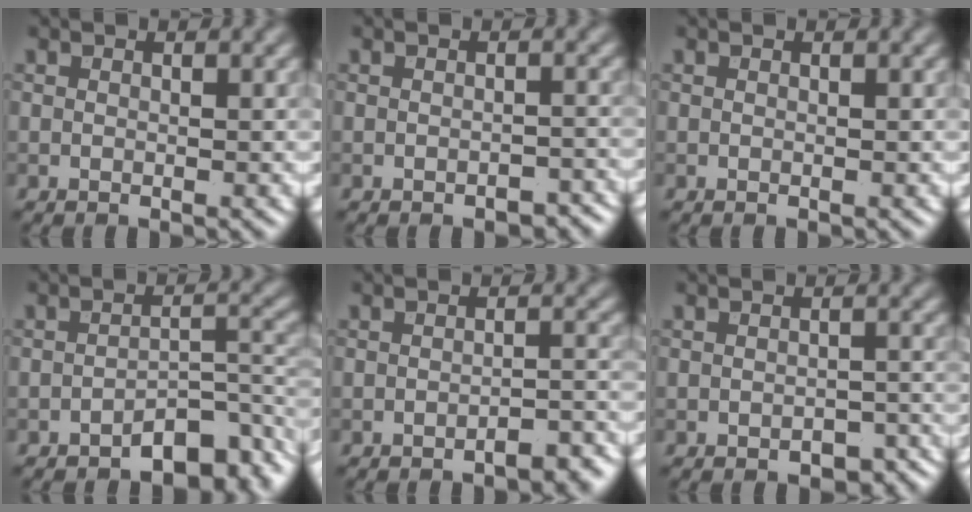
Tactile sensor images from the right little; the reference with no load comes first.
{"total": 1.7, "force": [-1.1, 0.8, 0.9], "torque": [-0.012, 0.002, -0.014]}
{"total": 0.0}
{"total": 4.7, "force": [-3.2, 1.9, 2.9], "torque": [-0.033, 0.007, -0.051]}
{"total": 2.6, "force": [-1.9, 0.7, 1.6], "torque": [-0.019, 0.007, -0.028]}
{"total": 2.8, "force": [-1.6, 1.5, 1.6], "torque": [-0.019, -0.005, -0.016]}